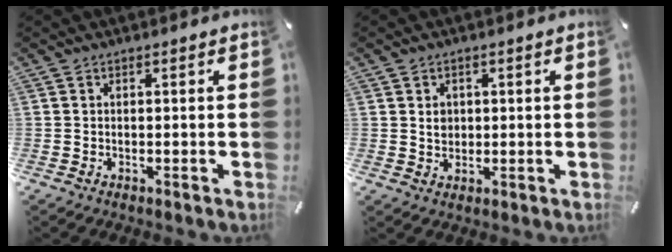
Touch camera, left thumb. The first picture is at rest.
{"total": 2.8, "force": [0.6, 2.5, 1.0], "torque": [-0.009, -0.002, 0.006]}